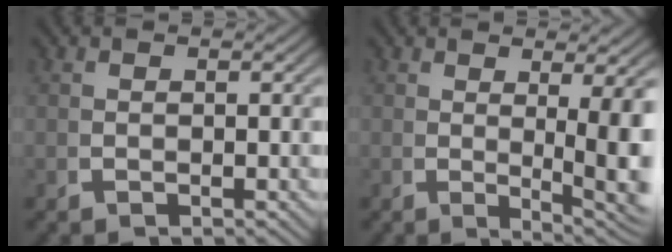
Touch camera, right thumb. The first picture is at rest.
{"total": 6.1, "force": [-0.5, 2.0, 5.8], "torque": [-0.079, -0.016, 0.002]}